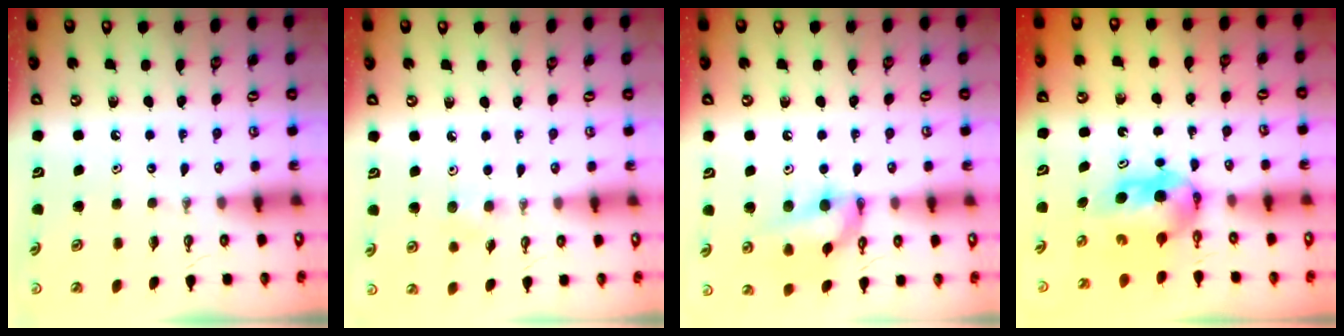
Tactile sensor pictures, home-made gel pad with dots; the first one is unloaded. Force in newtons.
{"total": 6.7, "press": 4.3, "slide": 5.1}
{"total": 12.8, "press": 12.8, "slide": 0.6}
{"total": 5.7, "press": 5.1, "slide": 2.6}